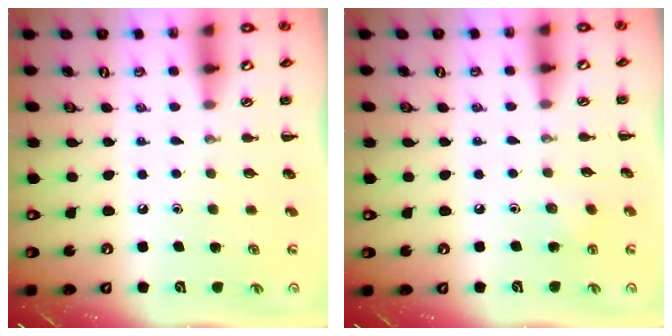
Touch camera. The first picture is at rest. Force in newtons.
{"total": 3.0, "press": 2.9, "slide": 0.9}